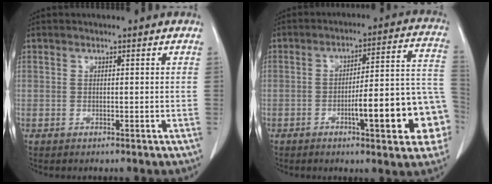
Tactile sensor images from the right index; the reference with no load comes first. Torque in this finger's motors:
{"motor_torque": [1.97, -0.17, 0.72, 0.07]}